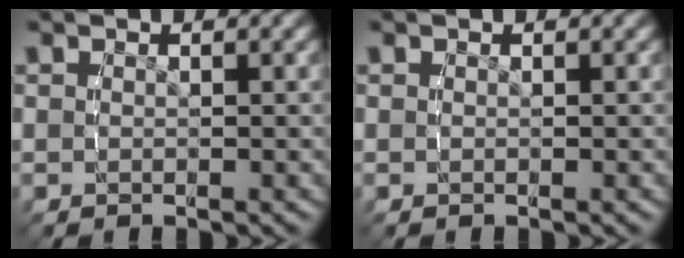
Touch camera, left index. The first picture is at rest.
{"total": 0.0}